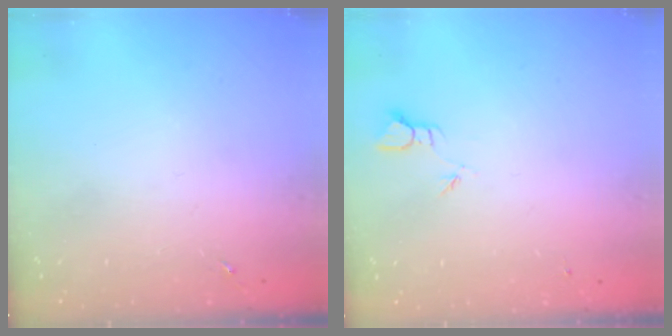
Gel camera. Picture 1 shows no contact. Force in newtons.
{"total": 1.8, "press": 1.8, "slide": 0.0}